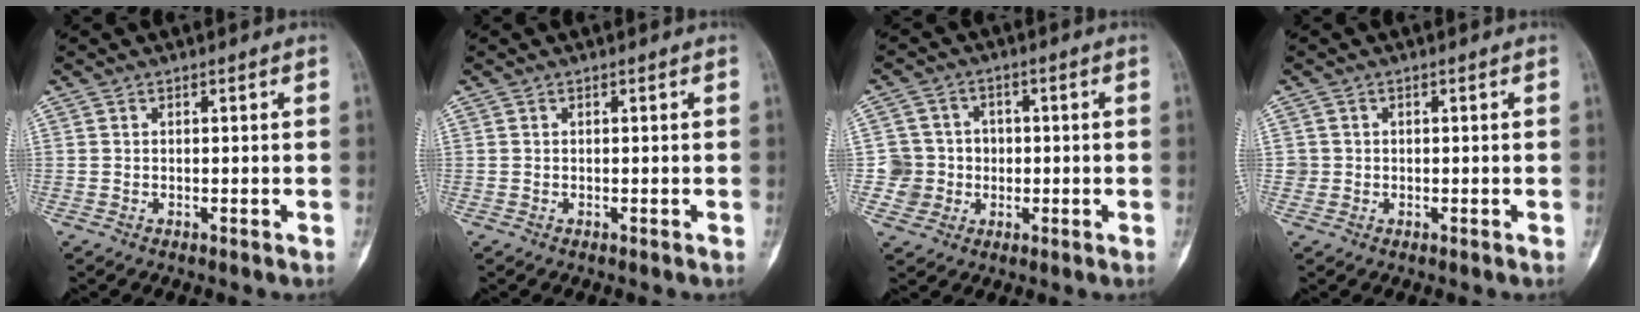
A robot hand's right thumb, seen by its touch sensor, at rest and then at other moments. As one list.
[{"total": 0.0}, {"total": 6.4, "force": [-0.7, 6.4, 0.2], "torque": [0.034, 0.015, -0.016]}, {"total": 1.3, "force": [0.0, 1.3, 0.0], "torque": [0.008, 0.006, -0.002]}]